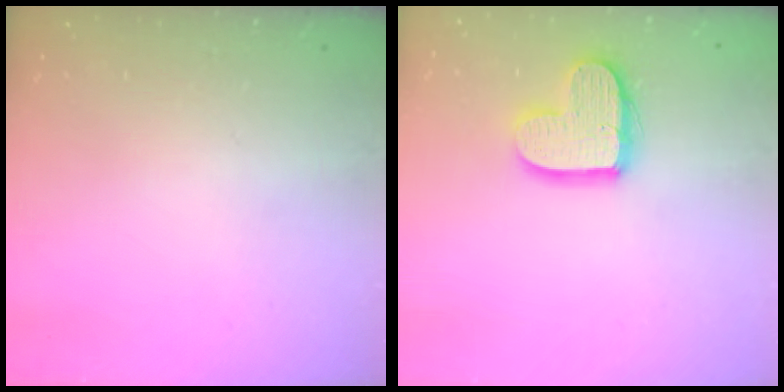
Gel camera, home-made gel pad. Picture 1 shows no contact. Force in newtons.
{"total": 12.6, "press": 12.6, "slide": 0.9}